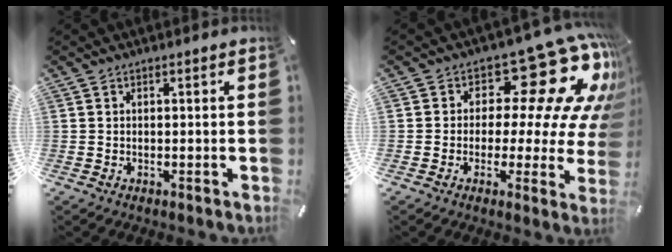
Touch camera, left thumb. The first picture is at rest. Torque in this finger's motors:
{"motor_torque": [0.68, 0.28, 0.41, 0.13, -0.02]}